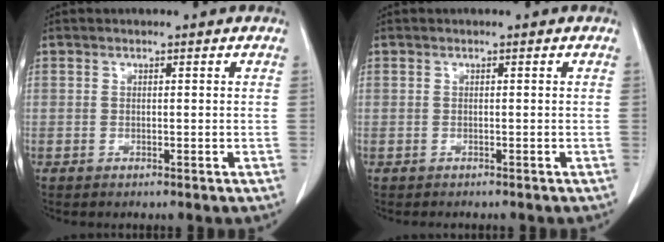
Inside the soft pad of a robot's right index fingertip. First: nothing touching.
{"total": 1.7, "force": [-1.5, 0.7, 0.5], "torque": [-0.008, -0.002, -0.018]}